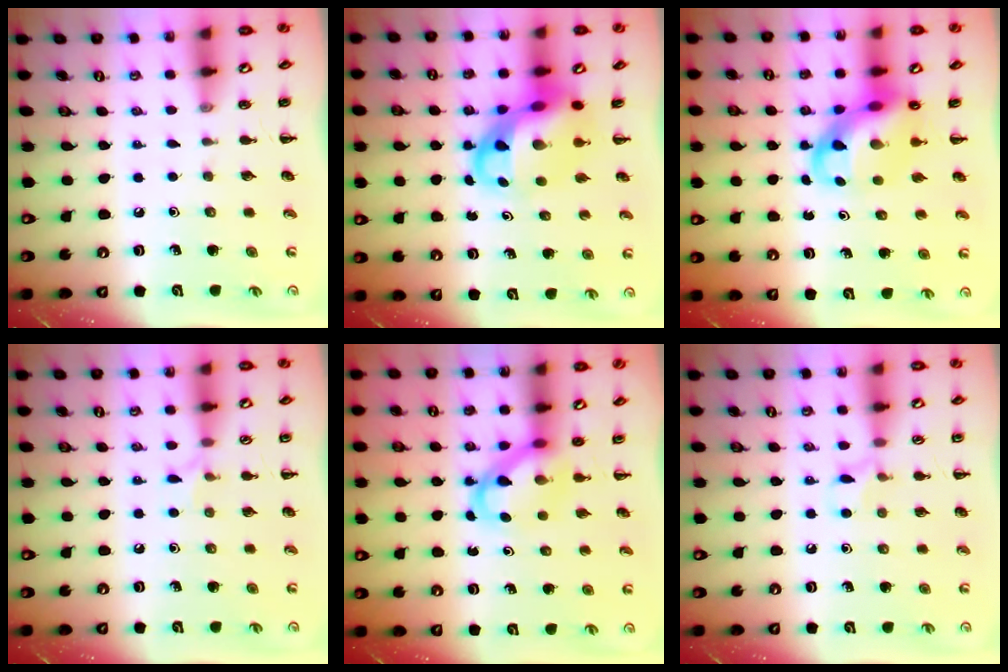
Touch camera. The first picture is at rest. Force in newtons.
{"total": 8.7, "press": 8.4, "slide": 2.3}
{"total": 10.7, "press": 10.4, "slide": 2.6}
{"total": 5.1, "press": 4.8, "slide": 1.8}
{"total": 5.2, "press": 5.1, "slide": 1.0}
{"total": 6.8, "press": 6.5, "slide": 2.0}